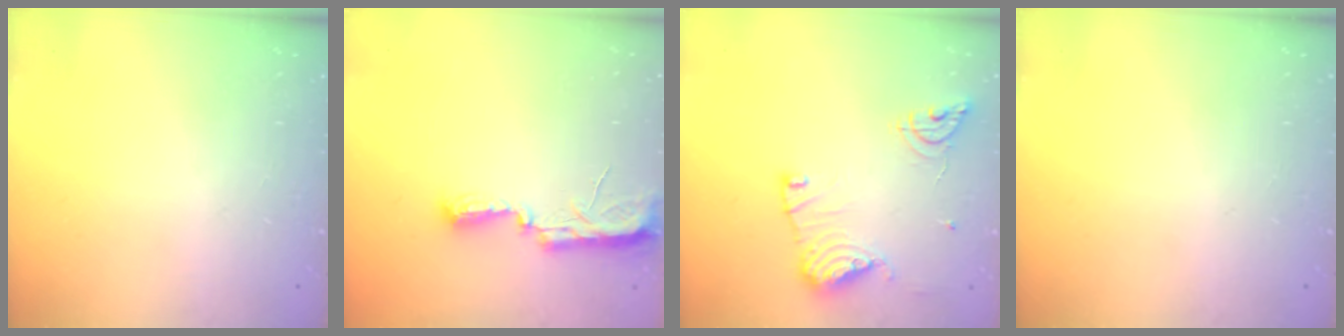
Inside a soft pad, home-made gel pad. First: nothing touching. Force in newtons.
{"total": 7.9, "press": 7.8, "slide": 0.8}
{"total": 13.4, "press": 13.3, "slide": 1.4}
{"total": 0.0}